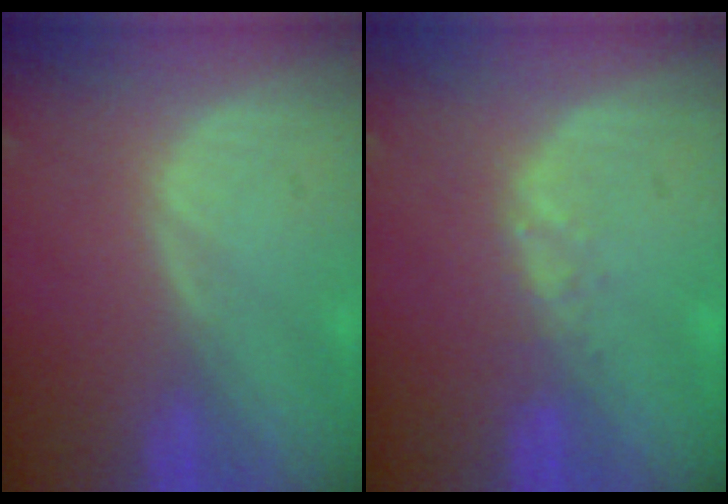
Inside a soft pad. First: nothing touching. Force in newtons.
{"total": 1.4, "press": 1.4, "slide": 0.2}